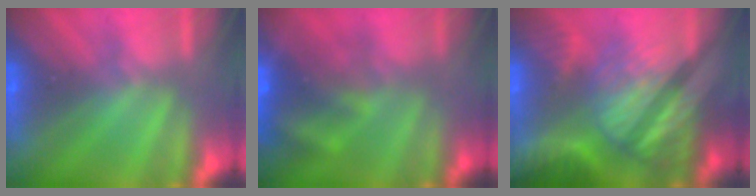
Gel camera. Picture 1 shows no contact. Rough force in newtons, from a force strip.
{"total": 5.5}
{"total": 7.1}